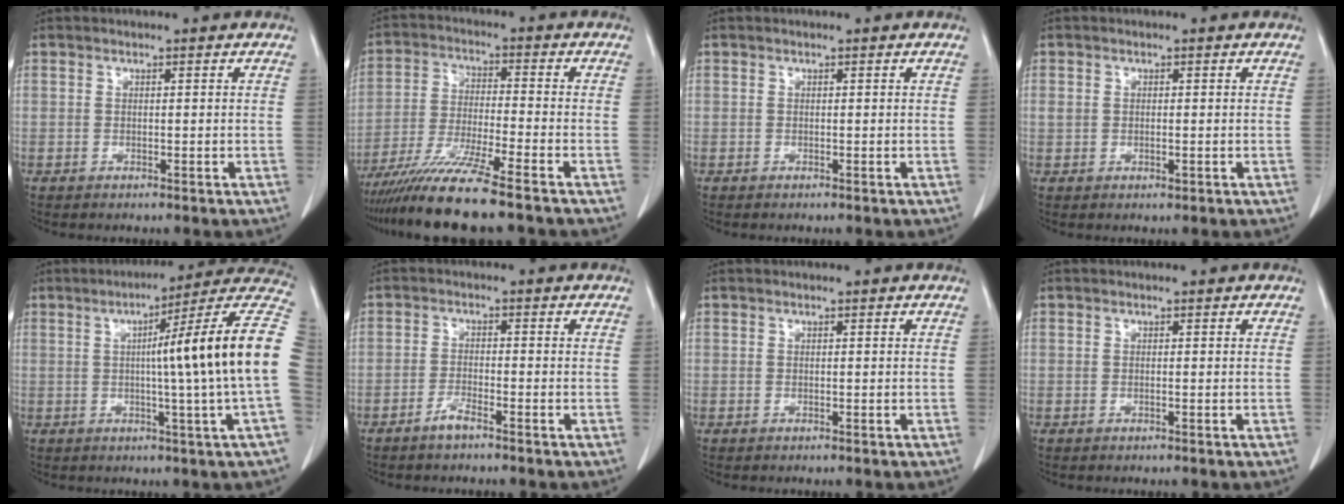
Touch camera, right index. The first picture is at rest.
{"total": 11.6, "force": [-9.3, -1.2, 6.8], "torque": [-0.119, -0.033, -0.161]}
{"total": 0.0}
{"total": 1.9, "force": [0.0, 1.2, 1.5], "torque": [-0.032, 0.003, 0.004]}
{"total": 17.7, "force": [0.8, -2.6, 17.5], "torque": [-0.213, 0.014, -0.004]}
{"total": 2.5, "force": [-2.0, 0.1, 1.5], "torque": [-0.034, -0.001, -0.039]}
{"total": 0.0}
{"total": 0.0}